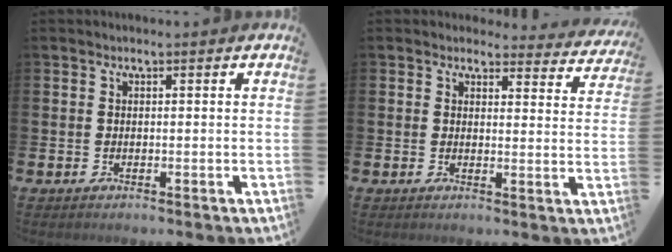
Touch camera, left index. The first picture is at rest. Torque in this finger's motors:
{"motor_torque": [0.95, -1.19, 0.15, 0.00]}